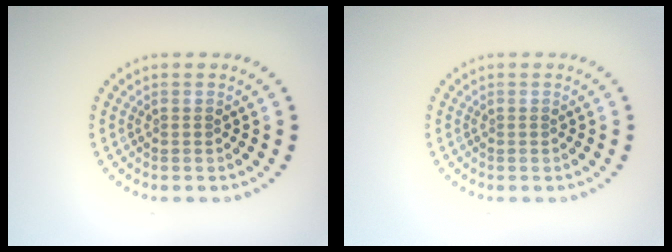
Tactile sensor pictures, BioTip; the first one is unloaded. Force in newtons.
{"total": 0.0}